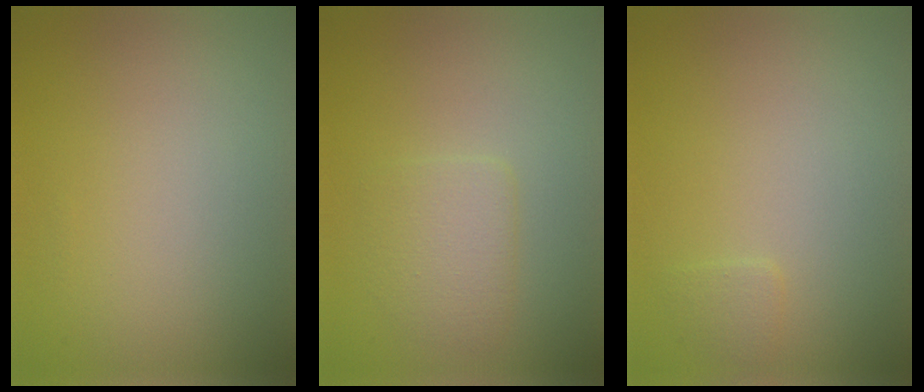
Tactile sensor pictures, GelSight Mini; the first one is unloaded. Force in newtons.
{"total": 2.1, "press": 2.1, "slide": 0.0}
{"total": 0.7, "press": 0.7, "slide": 0.1}